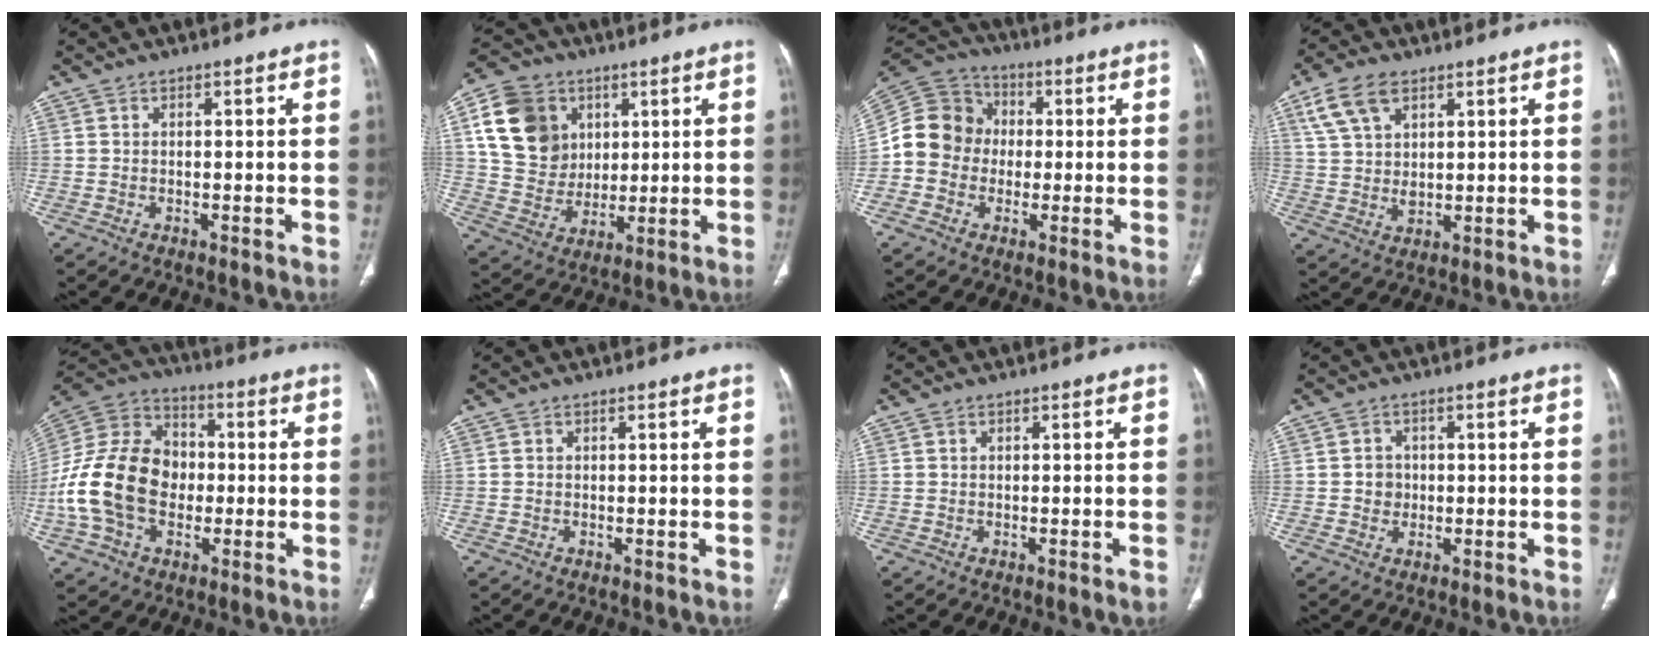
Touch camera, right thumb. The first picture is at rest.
{"total": 15.2, "force": [5.1, 12.6, 6.9], "torque": [-0.103, -0.005, 0.098]}
{"total": 12.3, "force": [-0.7, 11.2, 5.1], "torque": [-0.080, 0.034, -0.022]}
{"total": 9.1, "force": [4.8, 5.1, 5.7], "torque": [-0.107, -0.010, 0.098]}
{"total": 20.0, "force": [-2.9, 14.6, 13.3], "torque": [-0.258, 0.034, -0.052]}
{"total": 0.0}
{"total": 1.1, "force": [-0.7, 0.0, 0.8], "torque": [-0.013, -0.002, -0.008]}
{"total": 2.7, "force": [-0.1, 2.5, 0.9], "torque": [0.004, 0.007, -0.002]}